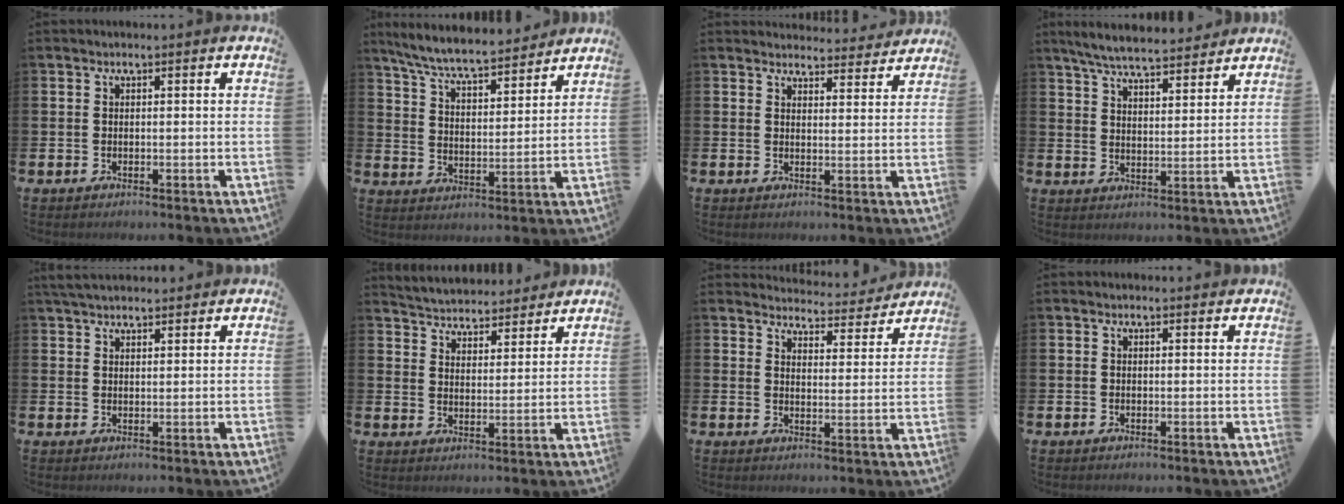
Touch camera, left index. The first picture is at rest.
{"total": 7.5, "force": [7.0, 0.9, 2.5], "torque": [-0.078, -0.044, 0.122]}
{"total": 3.5, "force": [3.5, 0.4, 0.0], "torque": [0.002, -0.025, 0.062]}
{"total": 6.4, "force": [6.1, 0.7, 1.7], "torque": [-0.049, -0.031, 0.109]}
{"total": 3.4, "force": [3.2, 0.8, 0.8], "torque": [-0.022, -0.009, 0.060]}
{"total": 4.9, "force": [4.7, 1.1, -0.3], "torque": [-0.011, -0.039, 0.082]}
{"total": 4.1, "force": [4.1, 0.5, 0.2], "torque": [-0.010, -0.038, 0.067]}
{"total": 0.0}